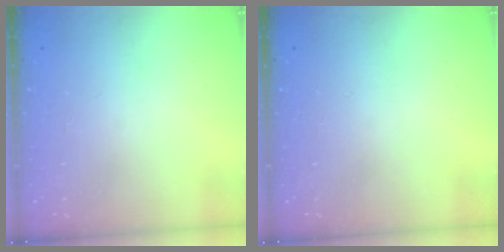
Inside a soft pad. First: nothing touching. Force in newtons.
{"total": 0.0}